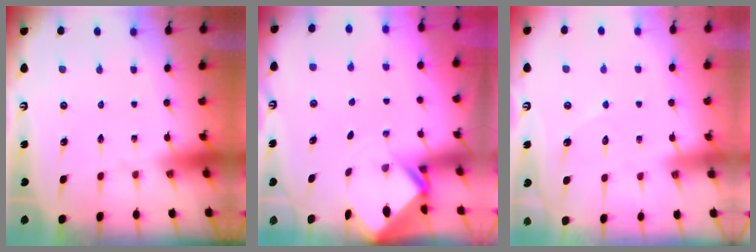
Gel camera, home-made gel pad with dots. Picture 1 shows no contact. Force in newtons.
{"total": 2.7, "press": 2.7, "slide": 0.2}
{"total": 5.9, "press": 5.9, "slide": 0.4}